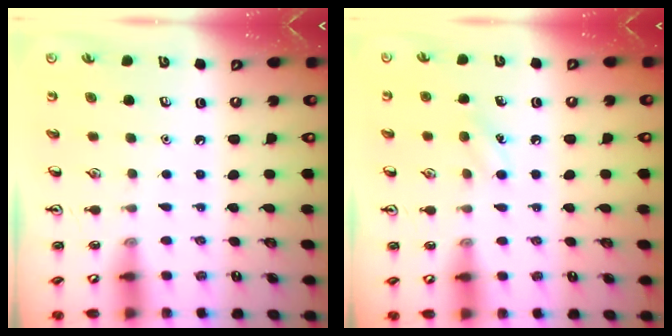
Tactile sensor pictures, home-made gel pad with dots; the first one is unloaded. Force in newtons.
{"total": 6.5, "press": 6.1, "slide": 2.0}